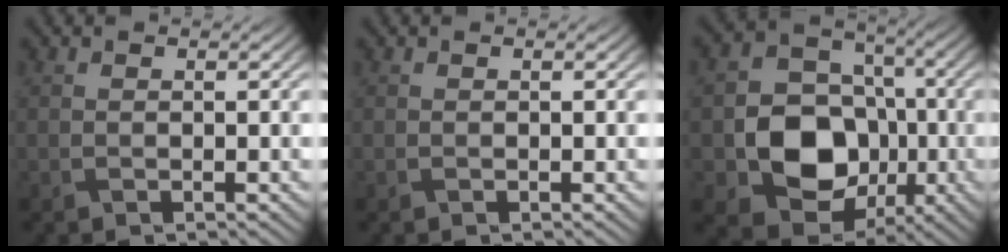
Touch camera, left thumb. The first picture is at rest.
{"total": 0.0}
{"total": 11.8, "force": [-2.9, 9.4, 6.5], "torque": [-0.125, -0.015, -0.064]}